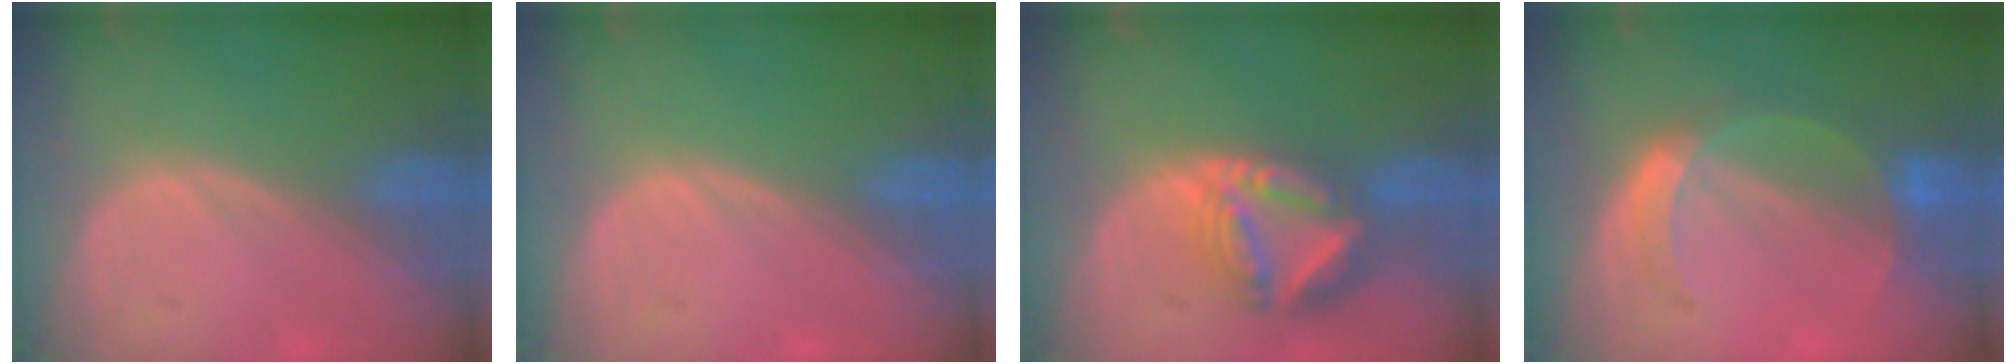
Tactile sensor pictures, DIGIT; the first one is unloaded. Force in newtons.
{"total": 0.0}
{"total": 8.4, "press": 7.3, "slide": 4.1}
{"total": 5.6, "press": 5.3, "slide": 1.9}